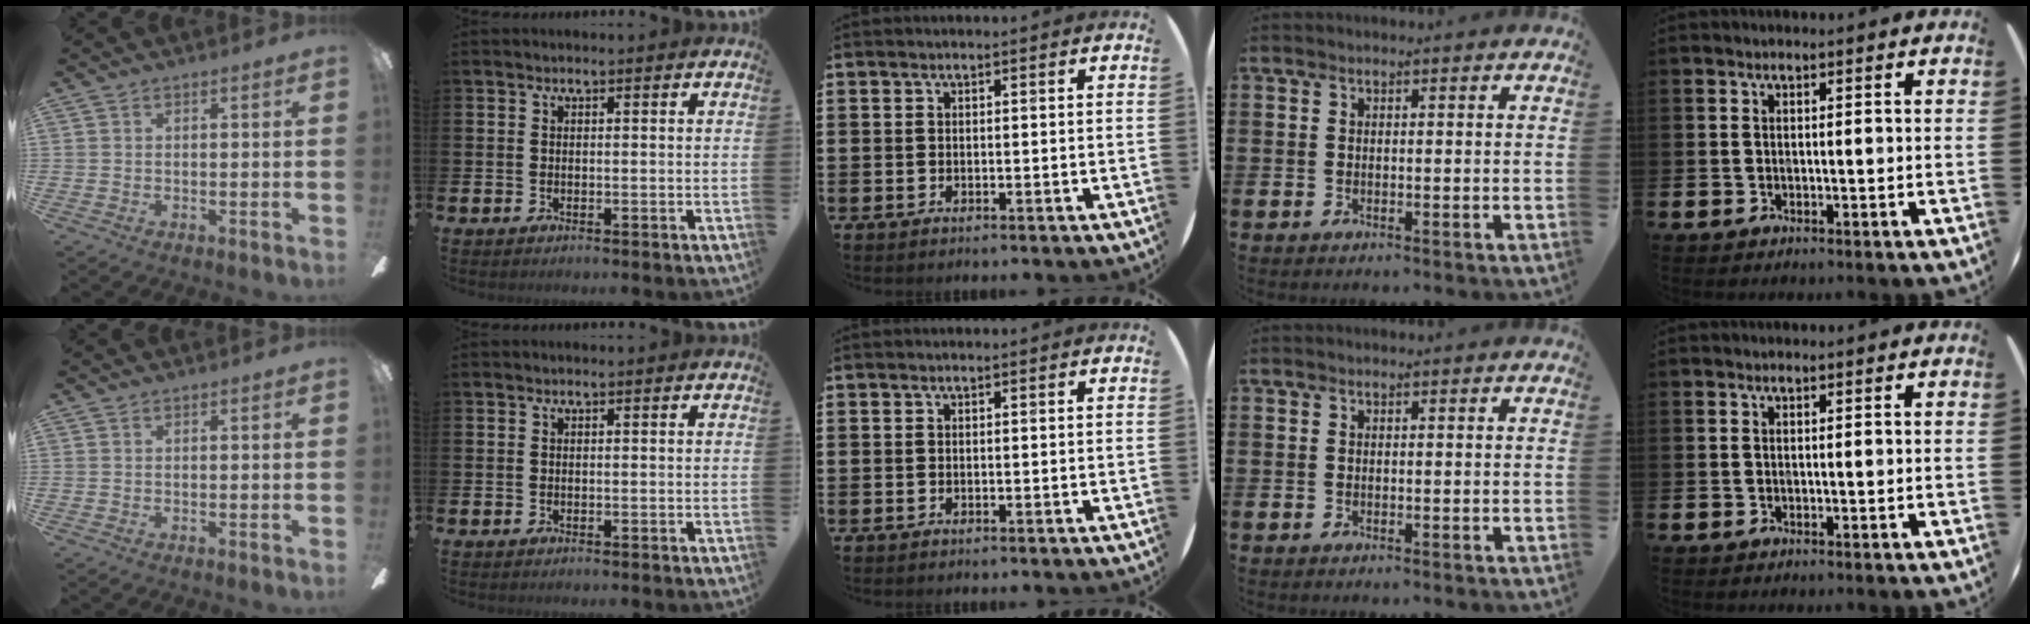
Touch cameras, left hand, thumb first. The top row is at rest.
{}